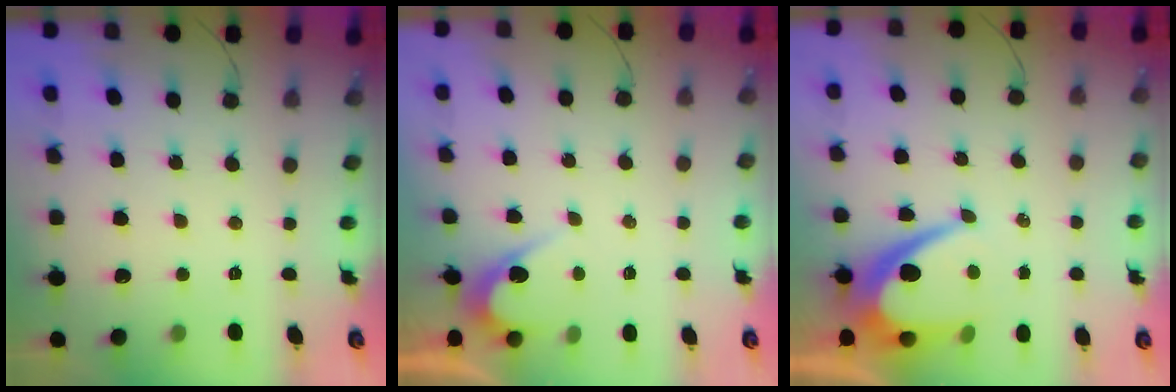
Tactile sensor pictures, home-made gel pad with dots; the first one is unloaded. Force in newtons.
{"total": 4.2, "press": 4.1, "slide": 0.3}
{"total": 10.1, "press": 10.1, "slide": 0.6}